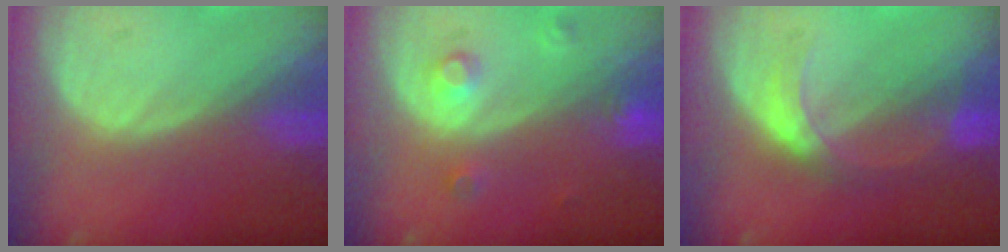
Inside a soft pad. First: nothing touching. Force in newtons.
{"total": 3.4, "press": 3.0, "slide": 1.6}
{"total": 5.3, "press": 4.8, "slide": 2.2}